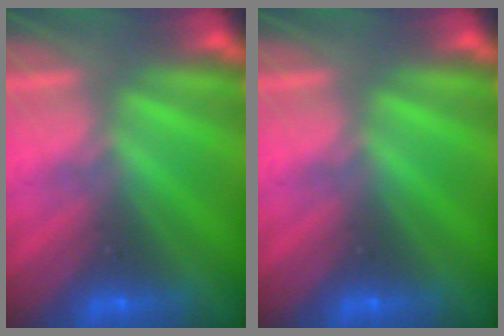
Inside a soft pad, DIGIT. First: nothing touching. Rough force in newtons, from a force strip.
{"total": 0.0}